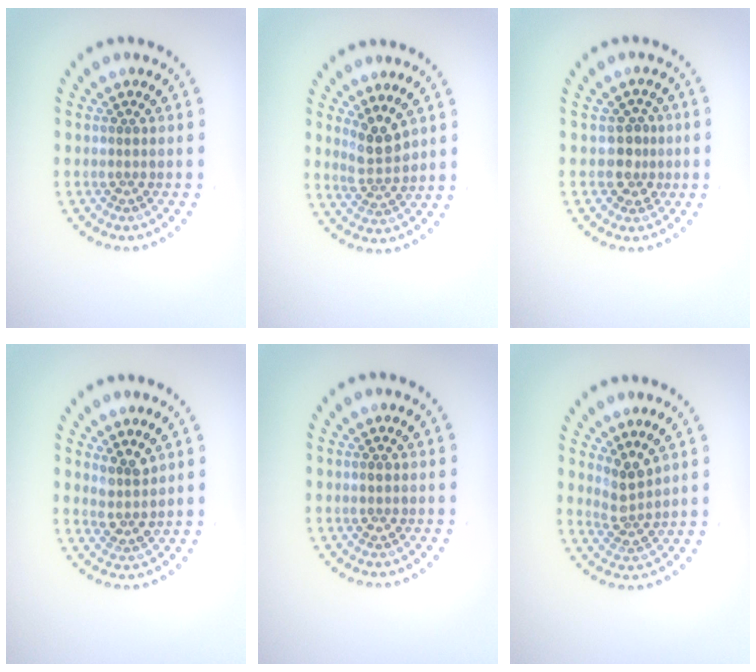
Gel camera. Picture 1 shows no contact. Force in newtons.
{"total": 2.9, "press": 2.6, "slide": 1.4}
{"total": 2.4, "press": 2.2, "slide": 1.0}
{"total": 2.3, "press": 1.8, "slide": 1.4}
{"total": 1.2, "press": 1.2, "slide": 0.1}
{"total": 2.6, "press": 2.0, "slide": 1.6}